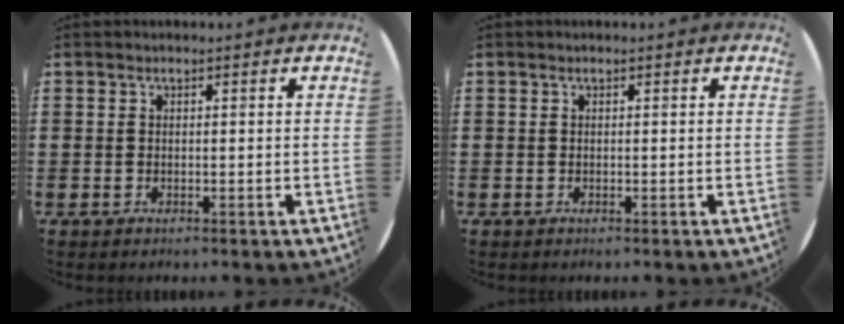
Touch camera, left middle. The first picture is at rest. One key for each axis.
{"total": 0.0}